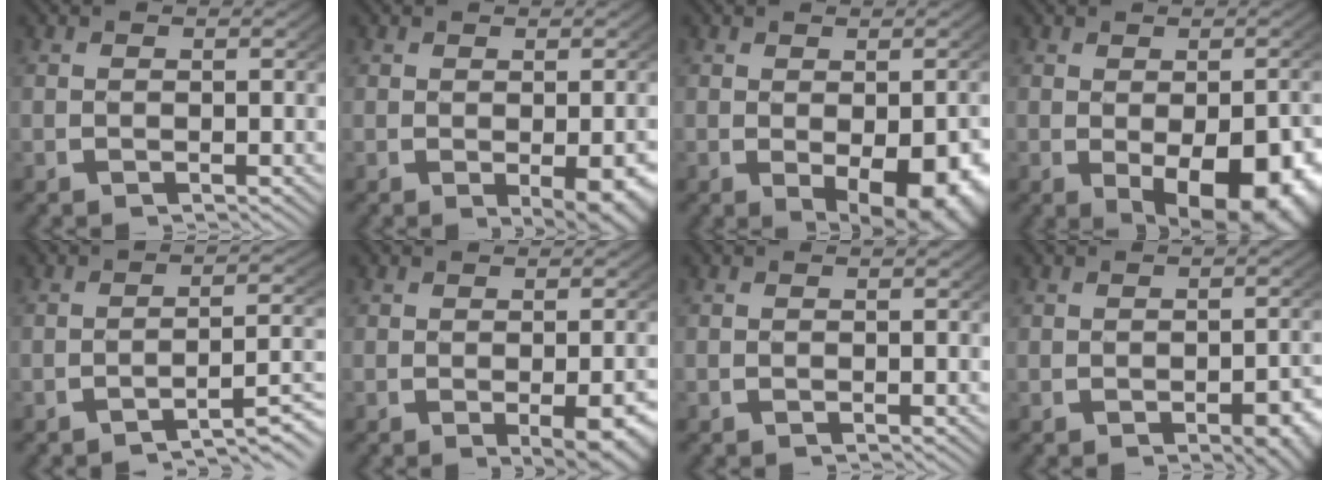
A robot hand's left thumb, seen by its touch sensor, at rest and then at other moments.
{"total": 3.4, "force": [-0.5, 1.4, 3.1], "torque": [-0.043, -0.020, 0.006]}
{"total": 6.9, "force": [-1.5, 3.8, 5.5], "torque": [-0.092, -0.039, 0.003]}
{"total": 9.4, "force": [-2.4, 5.3, 7.3], "torque": [-0.120, -0.044, -0.007]}
{"total": 5.5, "force": [-3.8, 1.6, 3.6], "torque": [-0.048, -0.005, -0.051]}
{"total": 3.7, "force": [-0.9, 1.4, 3.3], "torque": [-0.046, -0.015, -0.003]}
{"total": 0.0}
{"total": 2.9, "force": [-1.0, 1.5, 2.2], "torque": [-0.031, -0.011, -0.009]}